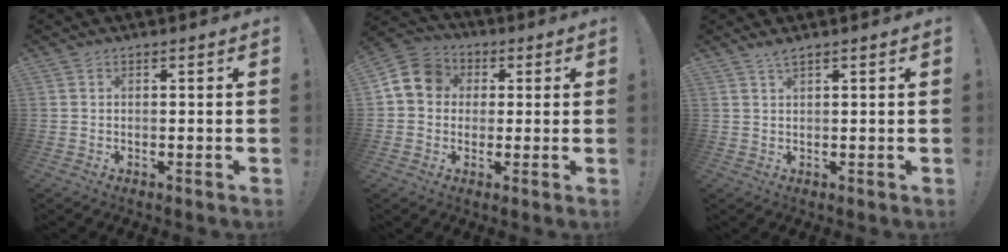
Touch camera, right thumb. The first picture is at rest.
{"total": 10.2, "force": [1.7, 9.0, 4.6], "torque": [-0.071, 0.008, 0.039]}
{"total": 1.9, "force": [1.5, -0.1, 1.1], "torque": [-0.026, -0.004, 0.028]}